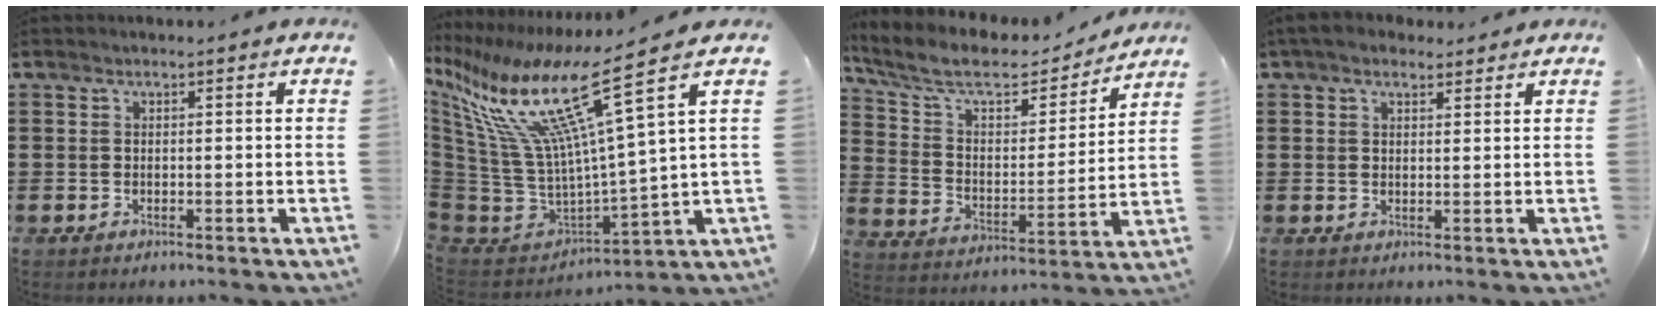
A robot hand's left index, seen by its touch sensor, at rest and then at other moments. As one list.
[{"total": 17.1, "force": [8.9, 3.5, 14.1], "torque": [-0.329, -0.063, 0.132]}, {"total": 8.7, "force": [6.9, 2.8, 4.4], "torque": [-0.116, -0.037, 0.117]}, {"total": 3.0, "force": [2.2, 1.5, 1.3], "torque": [-0.033, 0.008, 0.041]}]